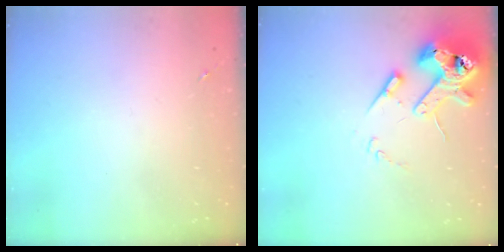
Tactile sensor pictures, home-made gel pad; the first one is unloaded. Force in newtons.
{"total": 14.6, "press": 14.5, "slide": 2.0}